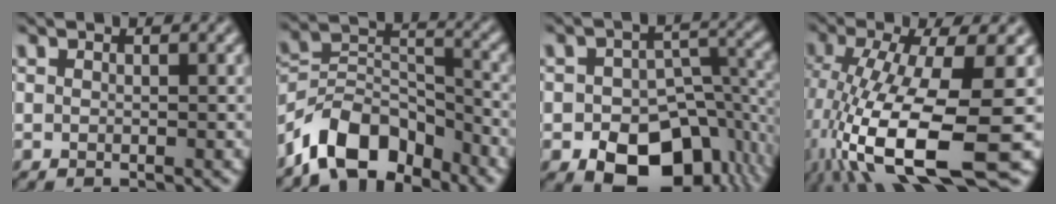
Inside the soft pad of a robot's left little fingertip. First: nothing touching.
{"total": 8.5, "force": [-6.2, 4.4, 3.9], "torque": [-0.052, 0.008, -0.129]}
{"total": 13.5, "force": [-6.3, 9.1, 7.7], "torque": [-0.102, -0.006, -0.085]}
{"total": 13.4, "force": [-4.6, 3.8, 12.0], "torque": [-0.244, -0.023, -0.075]}